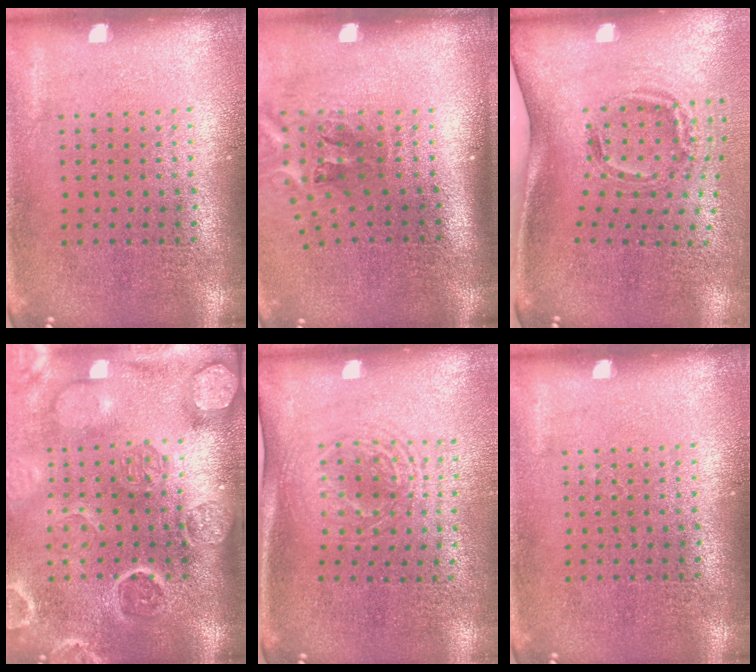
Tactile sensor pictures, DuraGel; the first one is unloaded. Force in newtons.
{"total": 2.3, "press": 1.4, "slide": 1.8}
{"total": 2.0, "press": 1.2, "slide": 1.6}
{"total": 4.3, "press": 3.5, "slide": 2.5}
{"total": 1.7, "press": 1.3, "slide": 1.0}
{"total": 0.0}